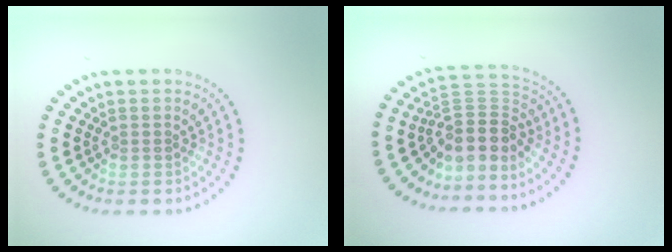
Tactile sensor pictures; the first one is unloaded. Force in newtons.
{"total": 4.1, "press": 3.0, "slide": 2.8}